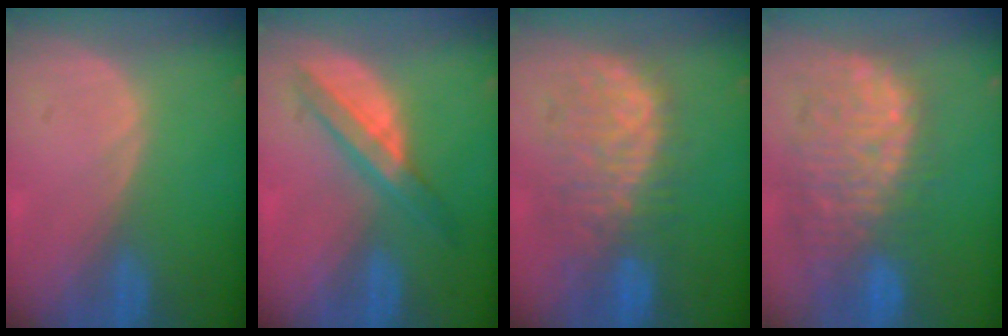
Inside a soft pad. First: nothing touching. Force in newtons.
{"total": 5.3, "press": 5.3, "slide": 0.3}
{"total": 10.3, "press": 9.4, "slide": 4.3}
{"total": 12.2, "press": 10.9, "slide": 5.5}